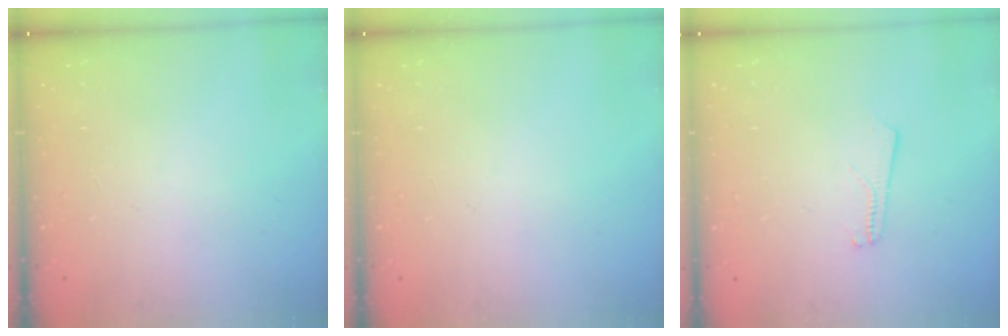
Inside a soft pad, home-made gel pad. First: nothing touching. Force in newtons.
{"total": 0.0}
{"total": 2.6, "press": 2.6, "slide": 0.3}